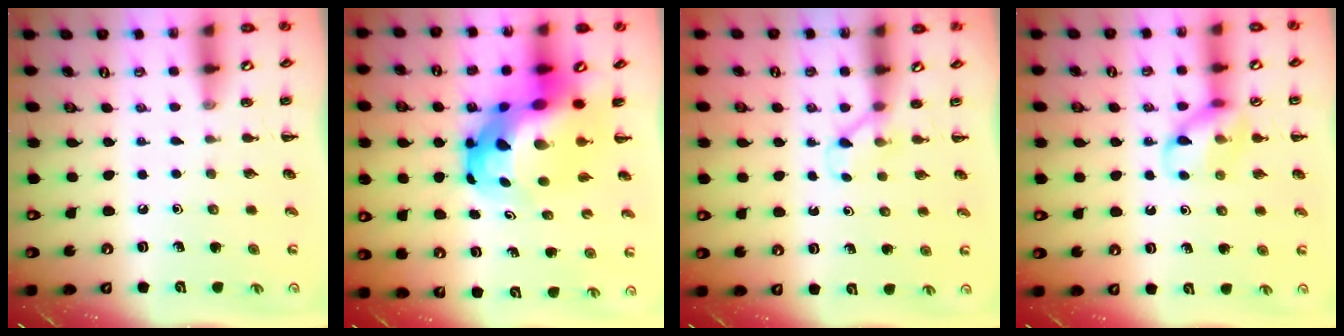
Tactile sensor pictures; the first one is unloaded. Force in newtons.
{"total": 12.7, "press": 12.2, "slide": 3.6}
{"total": 2.8, "press": 2.6, "slide": 1.0}
{"total": 11.9, "press": 11.8, "slide": 1.2}